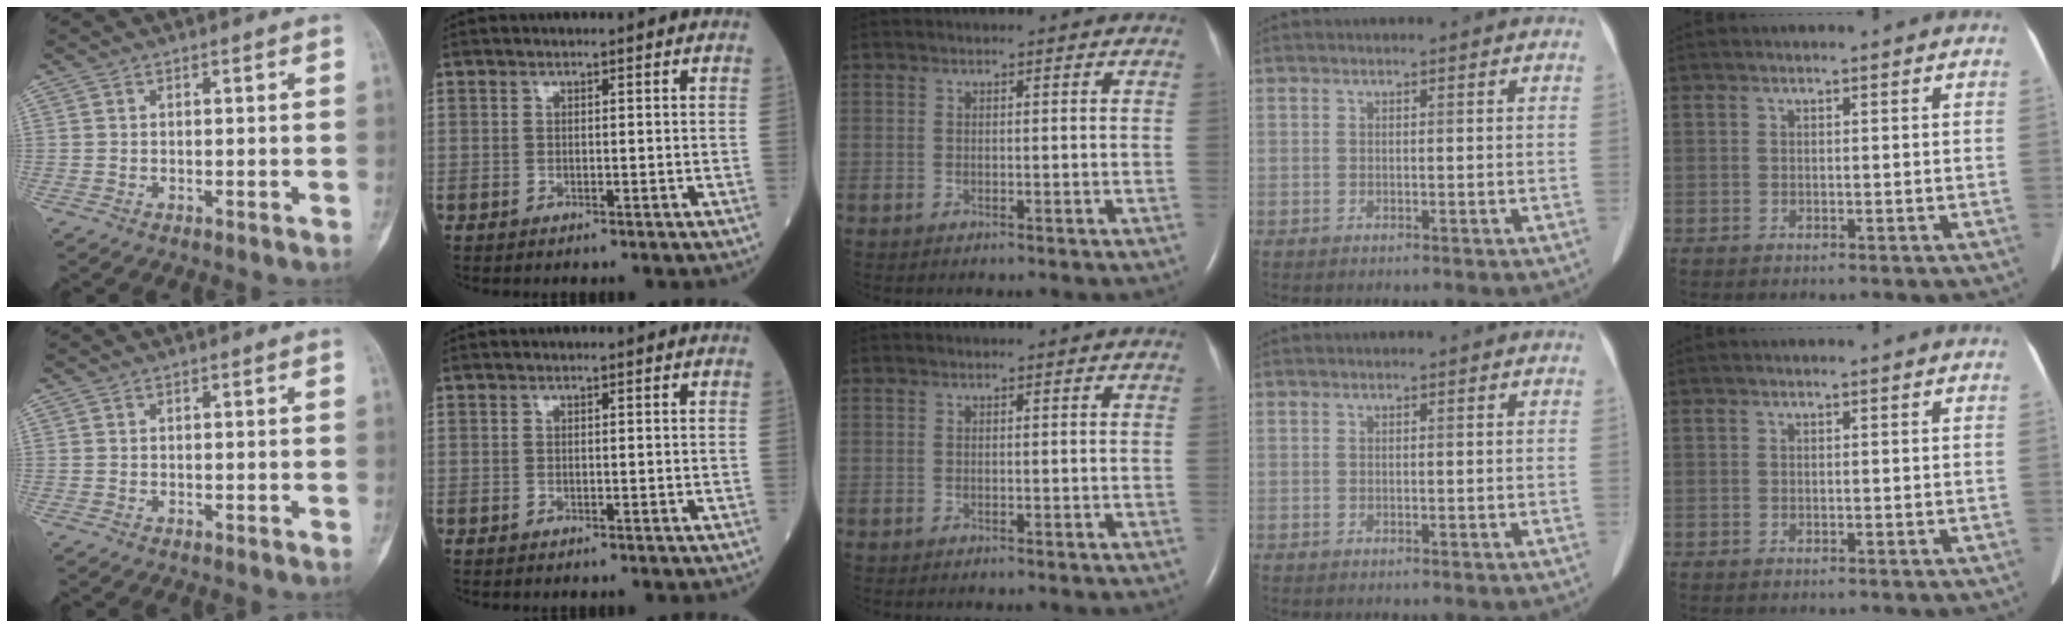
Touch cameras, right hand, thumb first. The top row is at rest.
{}